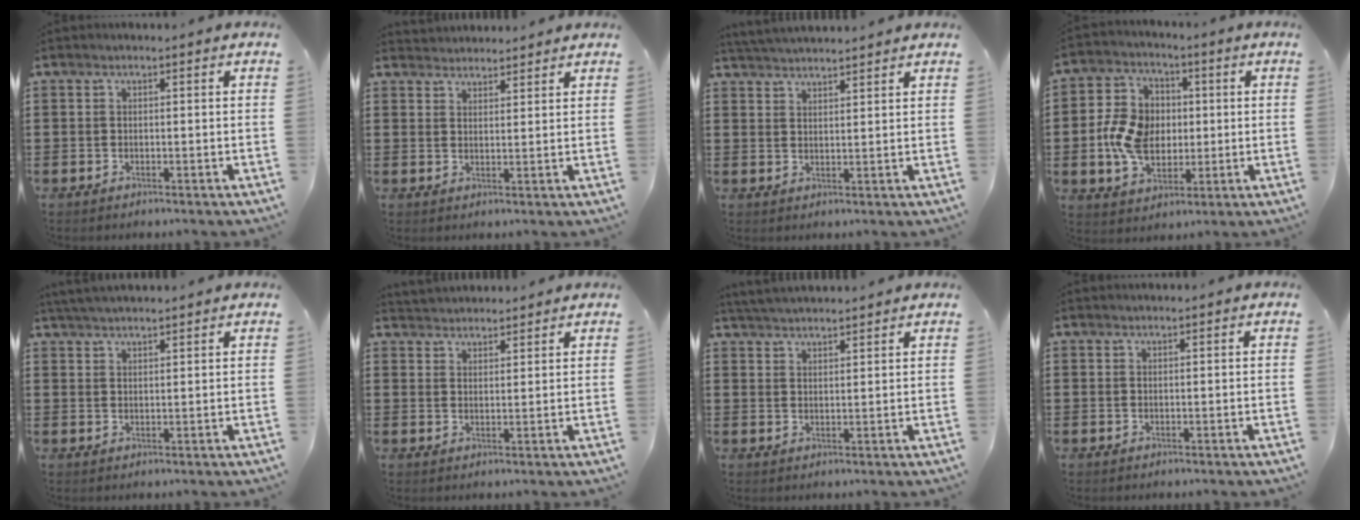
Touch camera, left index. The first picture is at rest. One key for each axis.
{"total": 2.5, "fx": 2.4, "fy": 0.2, "fz": -0.4, "tx": 0.001, "ty": -0.005, "tz": 0.048}
{"total": 3.2, "fx": 3.1, "fy": -0.3, "fz": 0.3, "tx": -0.016, "ty": -0.009, "tz": 0.059}
{"total": 9.0, "fx": -0.4, "fy": 7.1, "fz": 5.5, "tx": -0.125, "ty": 0.014, "tz": -0.008}
{"total": 3.3, "fx": 3.2, "fy": 0.0, "fz": 0.8, "tx": -0.023, "ty": -0.004, "tz": 0.062}
{"total": 2.7, "fx": 2.7, "fy": 0.2, "fz": -0.4, "tx": 0.000, "ty": -0.006, "tz": 0.052}
{"total": 3.4, "fx": 3.3, "fy": -0.2, "fz": 0.4, "tx": -0.018, "ty": -0.009, "tz": 0.062}
{"total": 0.7, "fx": 0.7, "fy": 0.0, "fz": 0.2, "tx": -0.005, "ty": -0.002, "tz": 0.014}